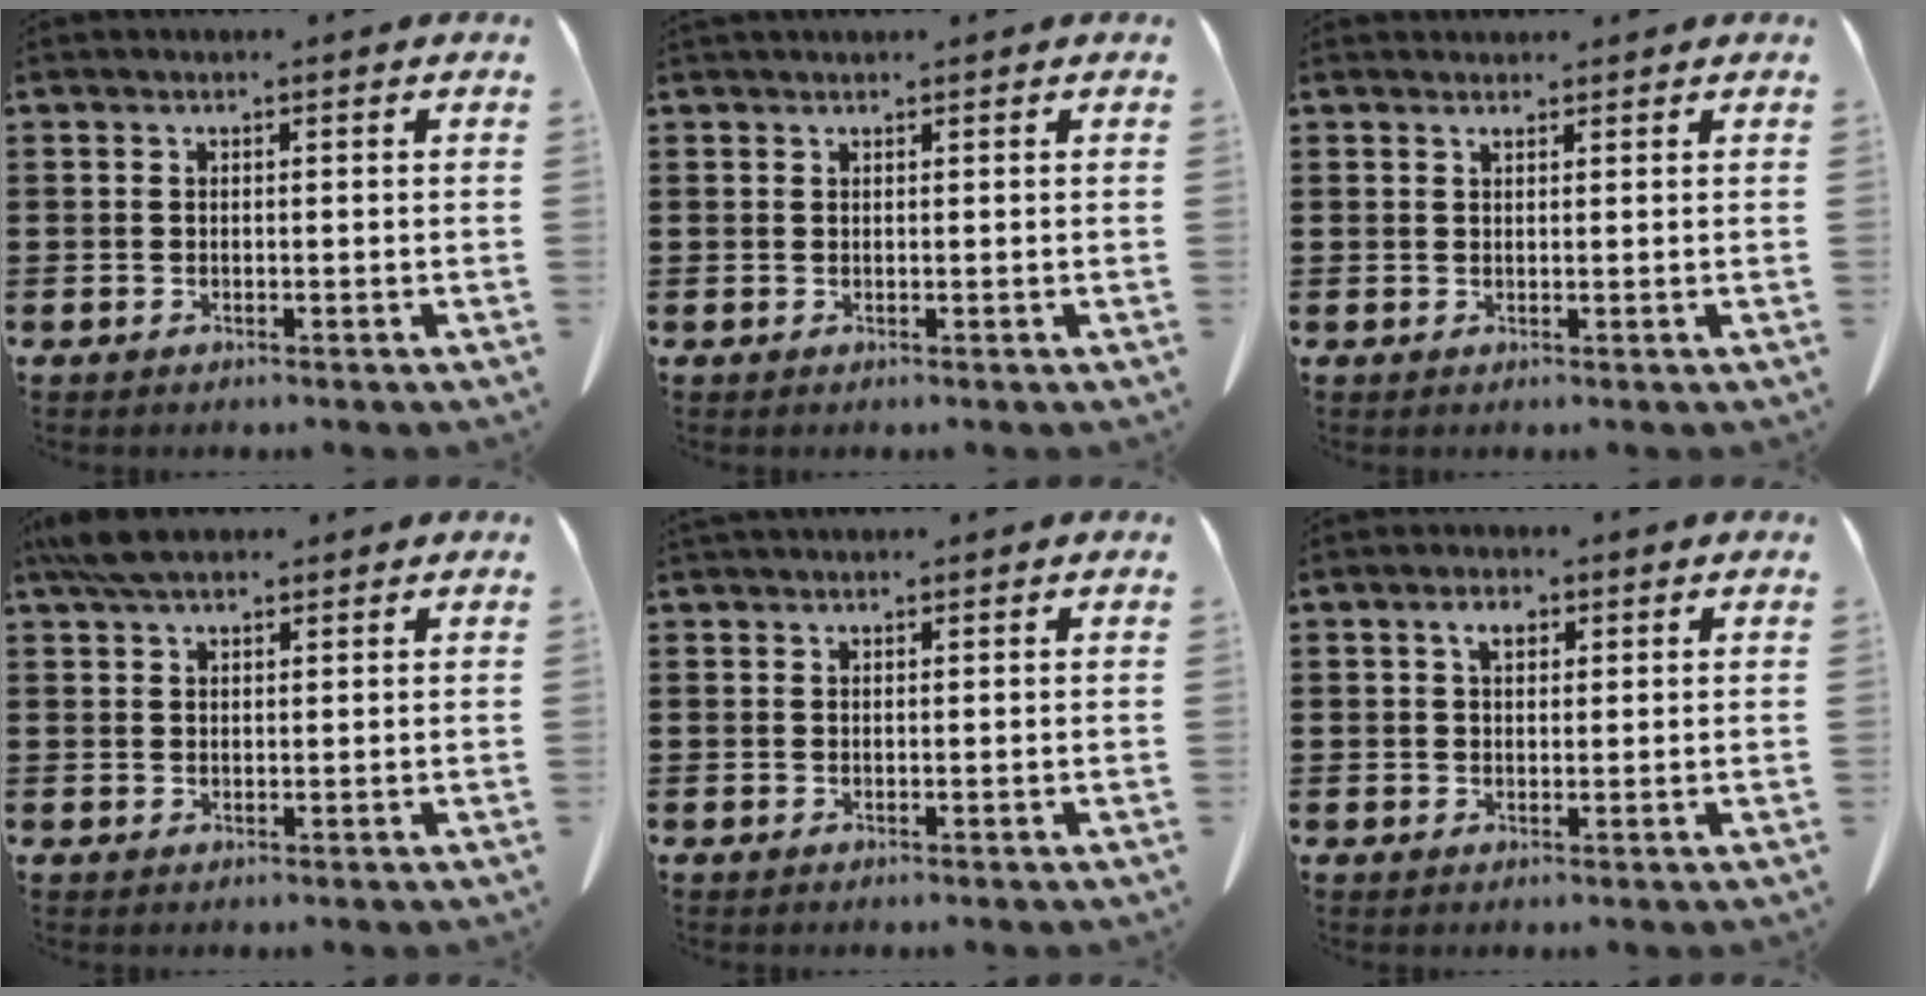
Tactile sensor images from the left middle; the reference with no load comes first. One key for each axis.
{"total": 0.5, "fx": 0.5, "fy": 0.0, "fz": 0.0, "tx": -0.003, "ty": -0.001, "tz": 0.011}
{"total": 1.0, "fx": 0.9, "fy": 0.1, "fz": 0.3, "tx": -0.007, "ty": 0.000, "tz": 0.018}
{"total": 4.6, "fx": 3.6, "fy": 1.3, "fz": 2.4, "tx": -0.057, "ty": 0.000, "tz": 0.069}
{"total": 0.8, "fx": 0.8, "fy": 0.1, "fz": 0.1, "tx": -0.004, "ty": -0.001, "tz": 0.017}
{"total": 2.7, "fx": 1.4, "fy": 1.4, "fz": 1.9, "tx": -0.034, "ty": 0.004, "tz": 0.023}